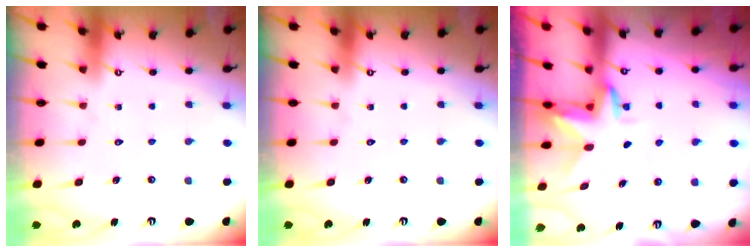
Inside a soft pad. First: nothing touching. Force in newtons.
{"total": 0.0}
{"total": 2.9, "press": 2.9, "slide": 0.2}